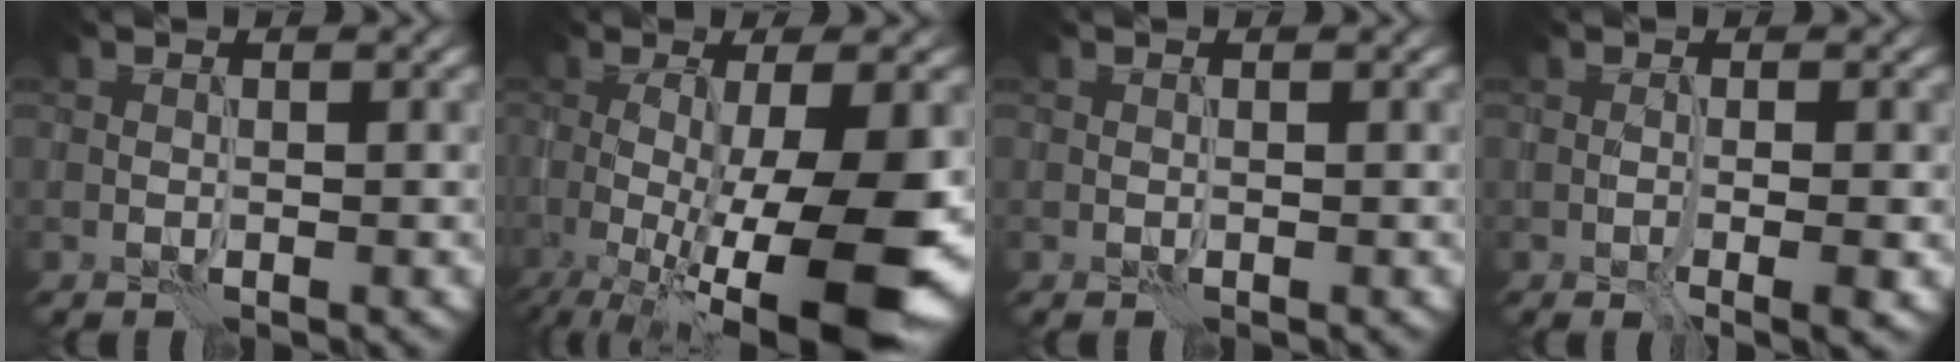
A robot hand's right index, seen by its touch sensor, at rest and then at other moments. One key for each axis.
{"total": 13.8, "fx": -3.3, "fy": 3.6, "fz": 12.9, "tx": -0.172, "ty": -0.018, "tz": -0.044}
{"total": 0.0}
{"total": 2.1, "fx": -0.4, "fy": 0.3, "fz": 2.1, "tx": -0.029, "ty": -0.004, "tz": -0.005}